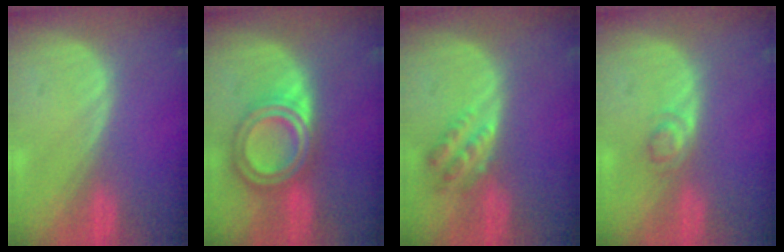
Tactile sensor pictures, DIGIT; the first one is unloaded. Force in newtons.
{"total": 7.7, "press": 7.6, "slide": 0.5}
{"total": 4.6, "press": 4.0, "slide": 2.3}
{"total": 2.2, "press": 2.2, "slide": 0.2}